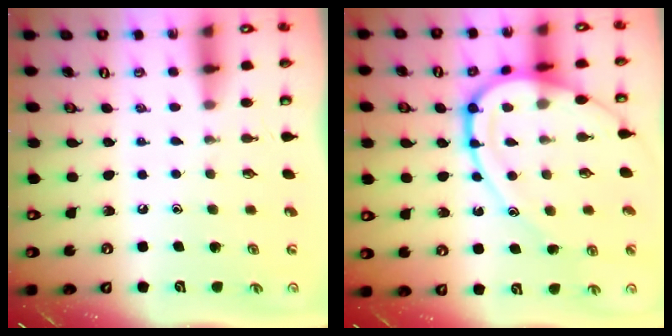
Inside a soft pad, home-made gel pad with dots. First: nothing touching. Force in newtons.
{"total": 15.5, "press": 15.4, "slide": 1.1}